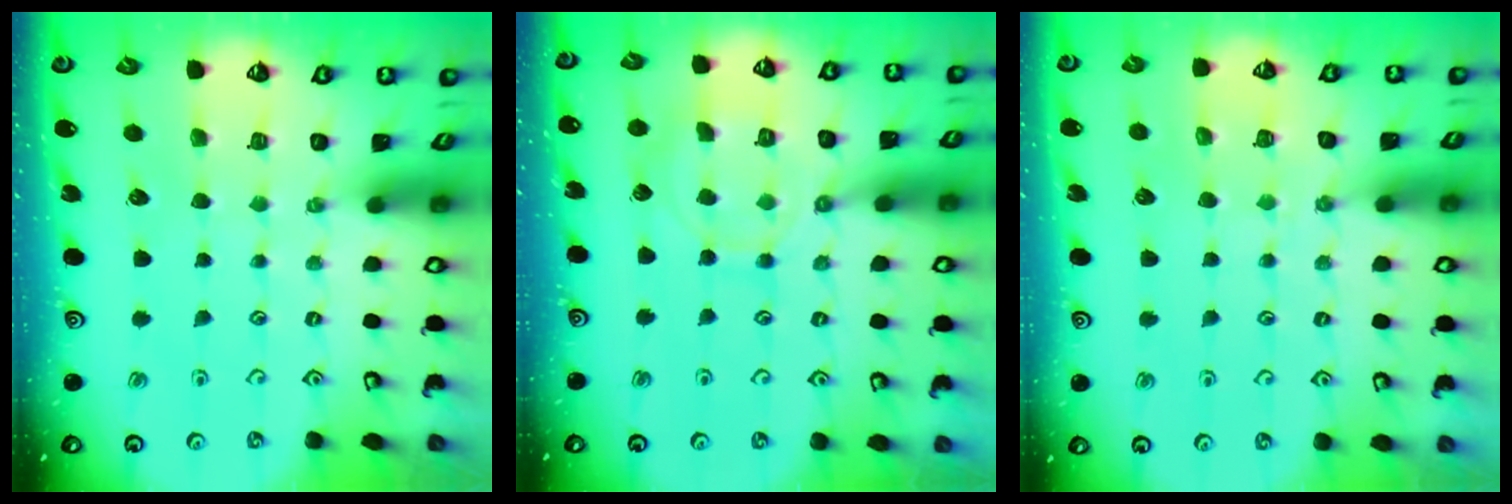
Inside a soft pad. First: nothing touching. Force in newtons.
{"total": 10.7, "press": 10.7, "slide": 0.9}
{"total": 5.6, "press": 5.6, "slide": 0.6}